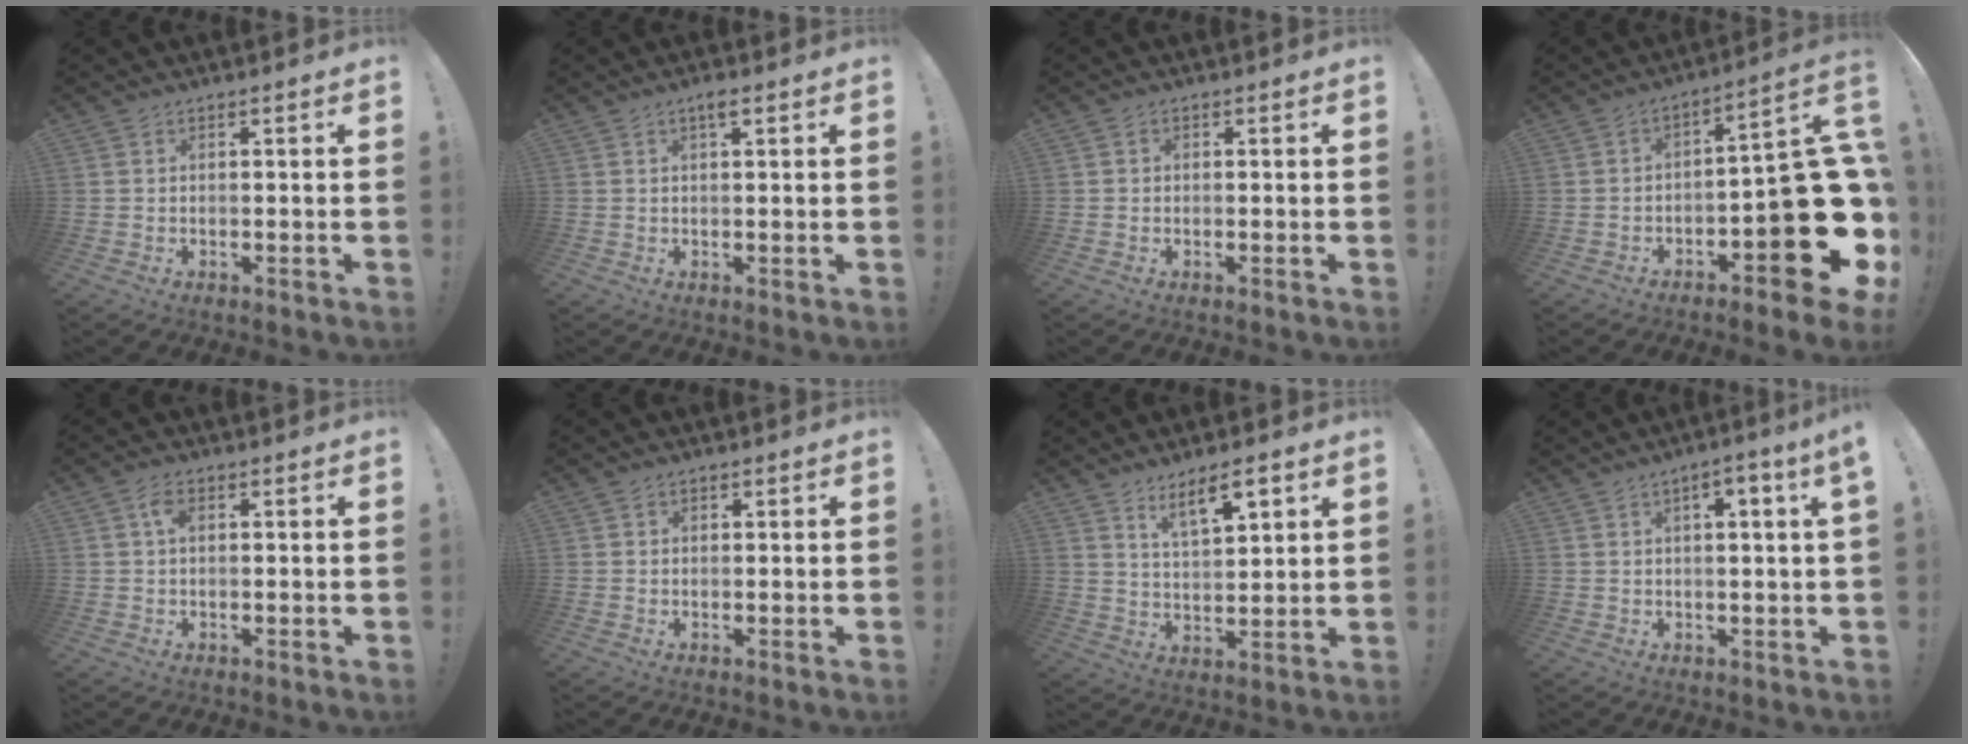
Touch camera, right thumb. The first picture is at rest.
{"total": 2.4, "force": [1.3, 0.0, 2.0], "torque": [-0.030, -0.003, 0.018]}
{"total": 0.9, "force": [-0.2, 0.9, 0.2], "torque": [-0.007, 0.005, -0.002]}
{"total": 19.7, "force": [-5.5, 7.4, 17.4], "torque": [-0.205, 0.020, -0.077]}
{"total": 3.3, "force": [0.9, 1.9, 2.6], "torque": [-0.047, 0.004, 0.013]}
{"total": 0.9, "force": [0.3, 0.8, 0.2], "torque": [0.000, 0.000, 0.006]}
{"total": 9.2, "force": [6.0, 2.9, 6.3], "torque": [-0.093, -0.033, 0.102]}
{"total": 3.8, "force": [1.1, -0.1, 3.6], "torque": [-0.051, -0.006, 0.014]}